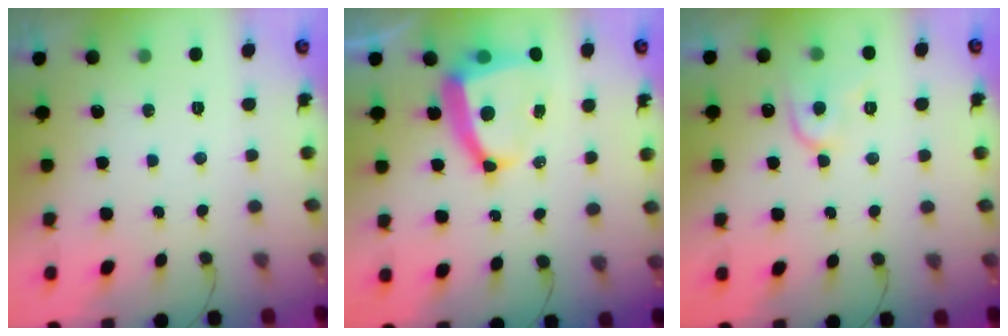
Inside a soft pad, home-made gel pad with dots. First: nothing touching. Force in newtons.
{"total": 11.0, "press": 10.9, "slide": 1.4}
{"total": 8.8, "press": 8.8, "slide": 0.6}